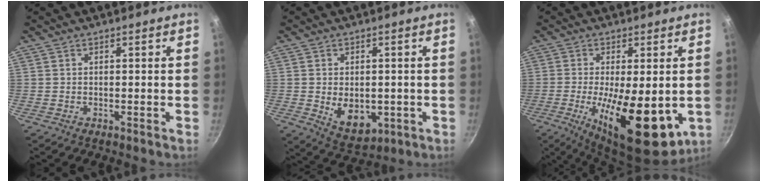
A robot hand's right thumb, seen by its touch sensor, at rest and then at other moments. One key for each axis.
{"total": 8.7, "fx": -1.2, "fy": 5.9, "fz": 6.3, "tx": -0.074, "ty": -0.010, "tz": 0.001}
{"total": 17.2, "fx": -3.3, "fy": 6.6, "fz": 15.5, "tx": -0.238, "ty": -0.012, "tz": -0.042}